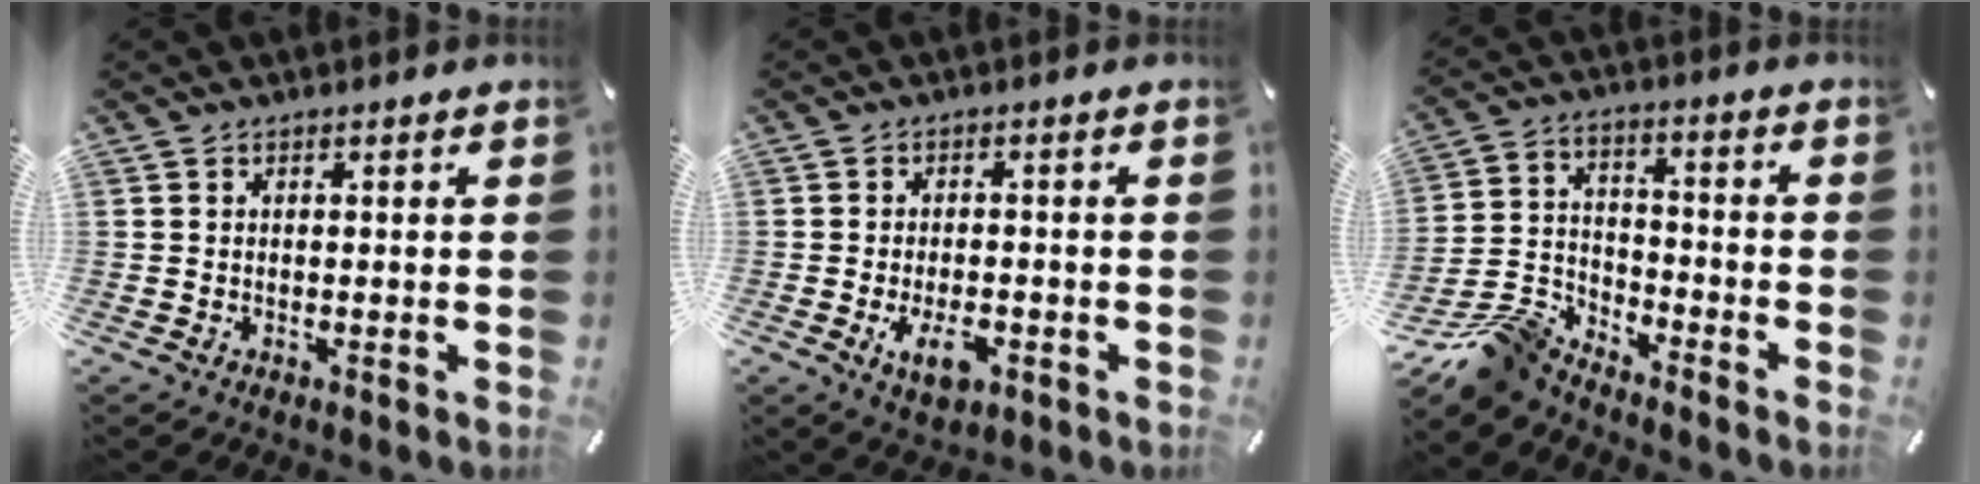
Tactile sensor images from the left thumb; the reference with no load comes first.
{"total": 6.0, "force": [-2.3, 3.1, 4.6], "torque": [-0.099, 0.003, -0.043]}
{"total": 11.7, "force": [-10.4, 3.9, 3.6], "torque": [-0.074, 0.046, -0.203]}